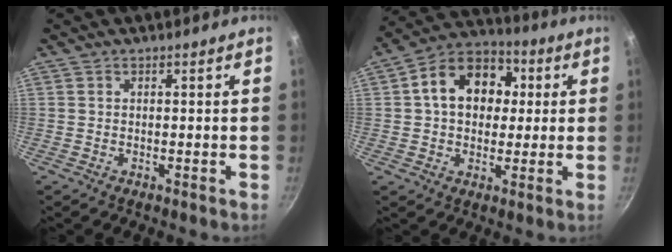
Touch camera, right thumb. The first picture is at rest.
{"total": 14.2, "force": [2.5, 10.7, 9.0], "torque": [-0.109, 0.025, 0.022]}